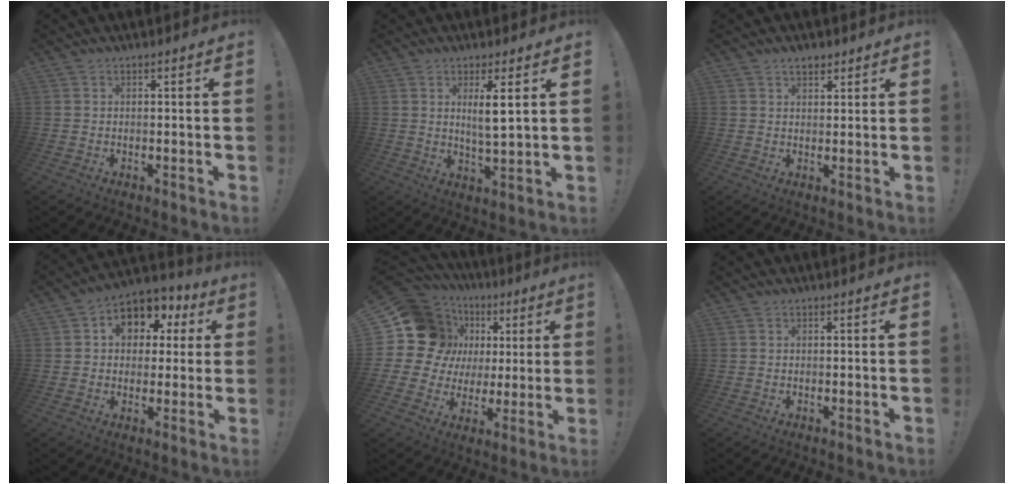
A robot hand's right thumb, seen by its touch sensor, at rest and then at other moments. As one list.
[{"total": 6.1, "force": [2.4, 0.8, 5.5], "torque": [-0.092, -0.013, 0.036]}, {"total": 3.1, "force": [2.3, 1.5, 1.5], "torque": [-0.014, -0.011, 0.038]}, {"total": 9.3, "force": [2.5, 7.8, 4.5], "torque": [-0.055, -0.012, 0.049]}, {"total": 17.5, "force": [5.2, 14.7, 7.8], "torque": [-0.129, -0.036, 0.127]}, {"total": 0.0}]